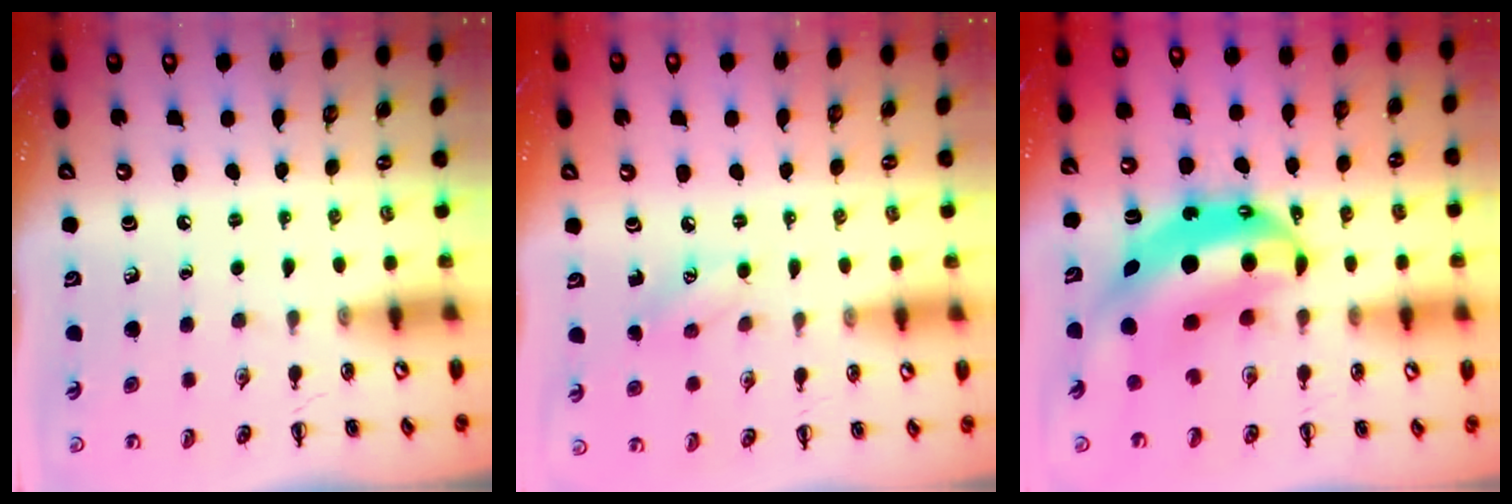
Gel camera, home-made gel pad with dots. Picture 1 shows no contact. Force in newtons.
{"total": 5.5, "press": 5.3, "slide": 1.4}
{"total": 12.3, "press": 11.9, "slide": 3.0}